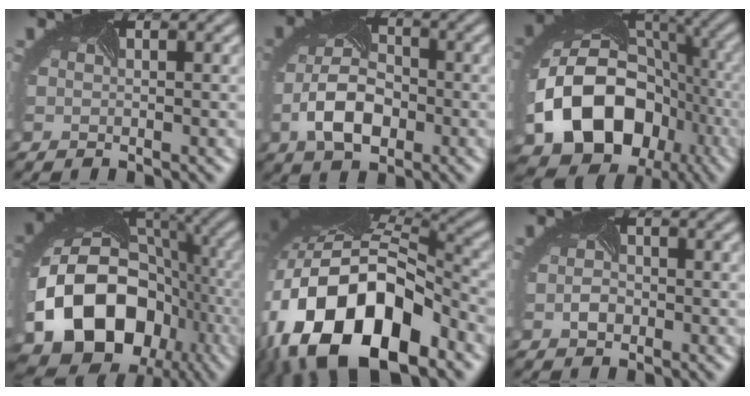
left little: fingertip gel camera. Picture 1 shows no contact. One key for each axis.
{"total": 5.9, "fx": -1.9, "fy": 3.5, "fz": 4.3, "tx": -0.100, "ty": -0.007, "tz": -0.037}
{"total": 17.3, "fx": -5.8, "fy": 13.2, "fz": 9.4, "tx": -0.176, "ty": -0.025, "tz": -0.094}
{"total": 19.4, "fx": -6.0, "fy": 15.0, "fz": 10.7, "tx": -0.204, "ty": -0.043, "tz": -0.098}
{"total": 17.2, "fx": -7.1, "fy": 9.3, "fz": 12.5, "tx": -0.233, "ty": -0.008, "tz": -0.124}
{"total": 1.2, "fx": -0.6, "fy": 0.8, "fz": 0.8, "tx": -0.023, "ty": -0.003, "tz": -0.013}